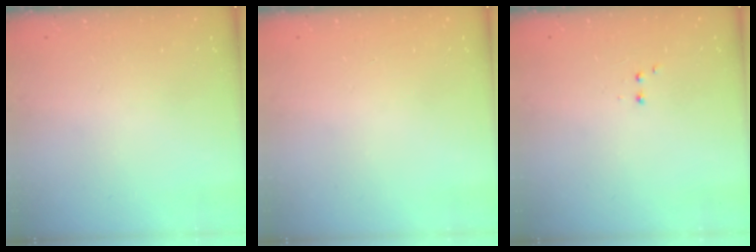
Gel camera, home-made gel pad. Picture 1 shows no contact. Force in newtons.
{"total": 0.0}
{"total": 1.9, "press": 1.8, "slide": 0.5}